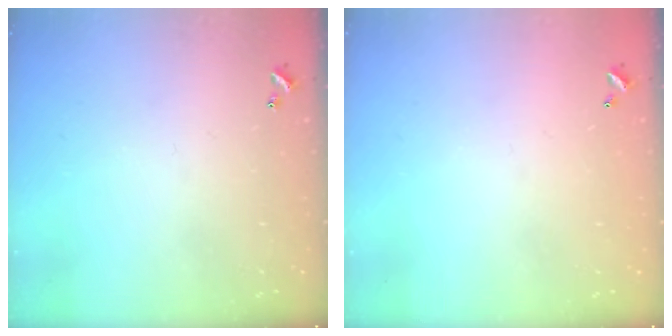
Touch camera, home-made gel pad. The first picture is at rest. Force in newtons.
{"total": 2.8, "press": 2.8, "slide": 0.1}